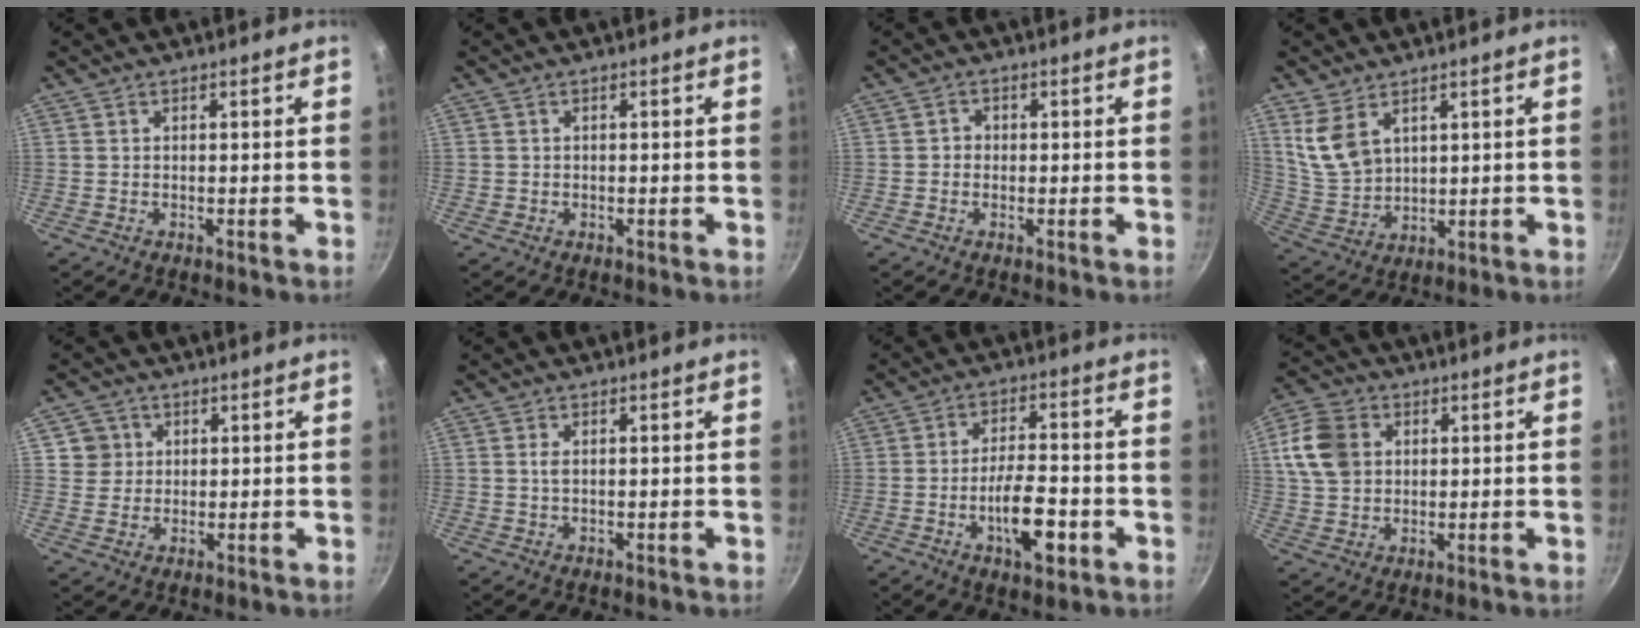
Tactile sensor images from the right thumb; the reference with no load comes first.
{"total": 0.5, "force": [-0.2, 0.5, 0.2], "torque": [-0.003, 0.002, -0.002]}
{"total": 2.0, "force": [-0.1, 1.8, 0.8], "torque": [-0.006, 0.005, -0.006]}
{"total": 8.7, "force": [4.4, 5.4, 5.3], "torque": [-0.093, -0.027, 0.104]}
{"total": 4.4, "force": [1.2, 4.2, 0.4], "torque": [0.027, 0.008, 0.016]}
{"total": 1.3, "force": [0.2, 0.6, 1.1], "torque": [-0.021, 0.001, 0.003]}
{"total": 10.0, "force": [-3.7, 3.9, 8.4], "torque": [-0.129, 0.022, -0.061]}
{"total": 10.8, "force": [2.6, 8.4, 6.2], "torque": [-0.107, 0.003, 0.041]}